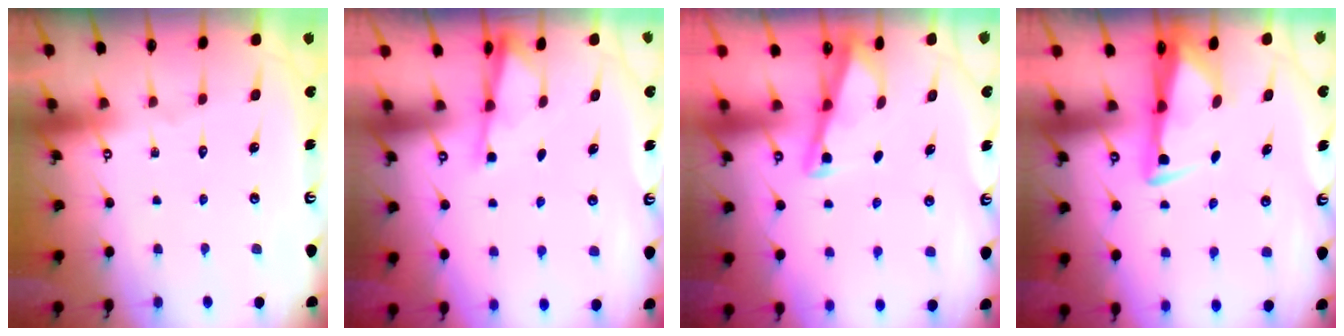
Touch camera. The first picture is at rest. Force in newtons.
{"total": 1.9, "press": 1.9, "slide": 0.3}
{"total": 2.7, "press": 2.7, "slide": 0.3}
{"total": 2.9, "press": 2.8, "slide": 0.9}